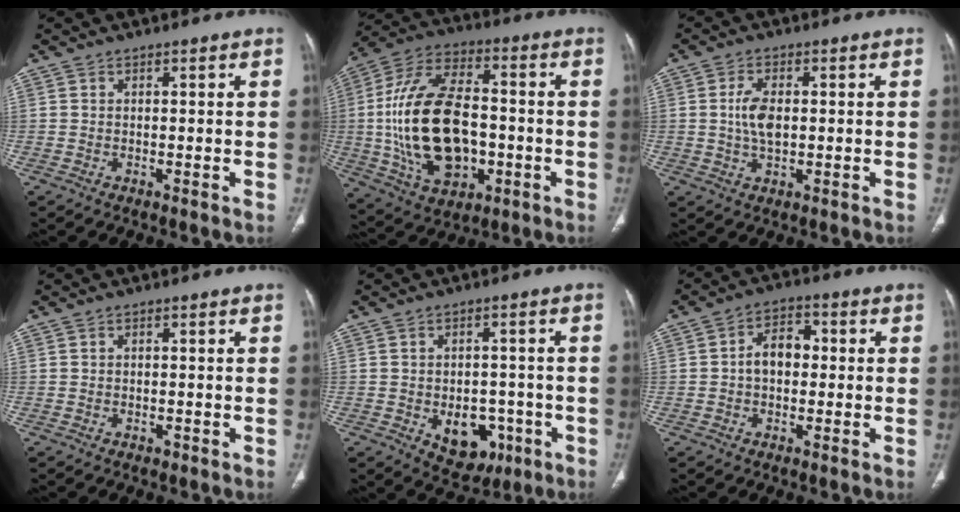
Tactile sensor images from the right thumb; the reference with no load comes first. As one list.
[{"total": 23.3, "force": [-2.5, 13.7, 18.7], "torque": [-0.344, 0.017, -0.032]}, {"total": 5.3, "force": [0.3, 2.9, 4.5], "torque": [-0.091, 0.001, 0.006]}, {"total": 0.7, "force": [-0.4, 0.5, 0.3], "torque": [-0.003, 0.001, -0.007]}, {"total": 9.2, "force": [-3.2, 6.5, 5.8], "torque": [-0.042, 0.020, -0.028]}, {"total": 6.2, "force": [-0.1, 4.3, 4.5], "torque": [-0.060, 0.023, -0.011]}]